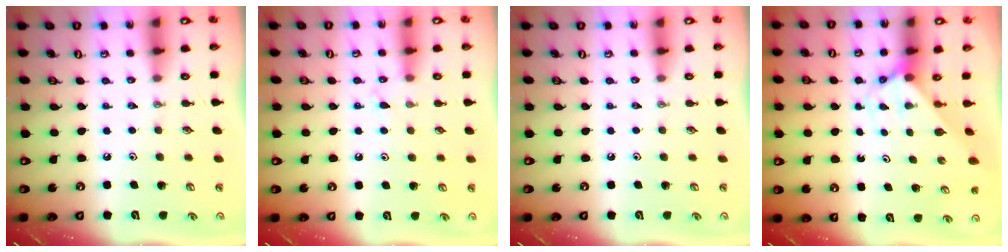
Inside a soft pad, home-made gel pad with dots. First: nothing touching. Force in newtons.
{"total": 8.5, "press": 8.5, "slide": 0.8}
{"total": 0.0}
{"total": 2.3, "press": 2.3, "slide": 0.2}